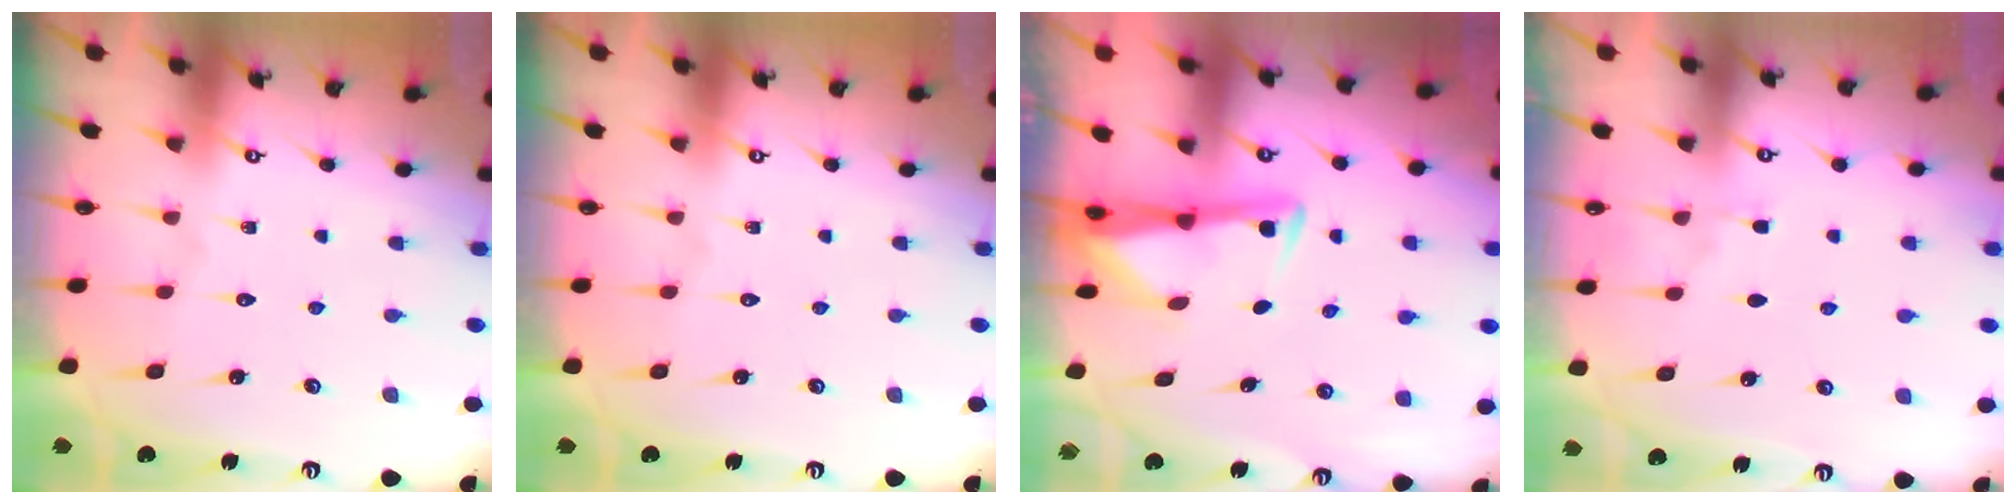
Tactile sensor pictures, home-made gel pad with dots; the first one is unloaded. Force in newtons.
{"total": 0.0}
{"total": 3.0, "press": 2.9, "slide": 0.4}
{"total": 2.1, "press": 2.1, "slide": 0.4}